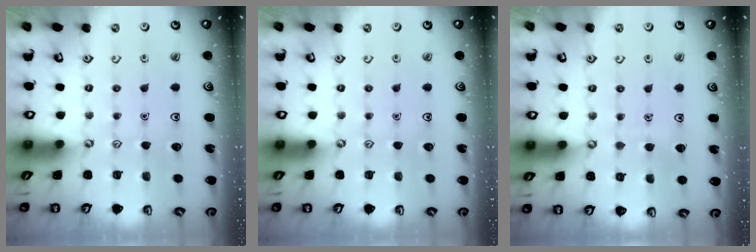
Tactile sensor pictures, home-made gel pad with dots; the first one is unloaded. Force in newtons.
{"total": 0.0}
{"total": 2.8, "press": 2.8, "slide": 0.1}